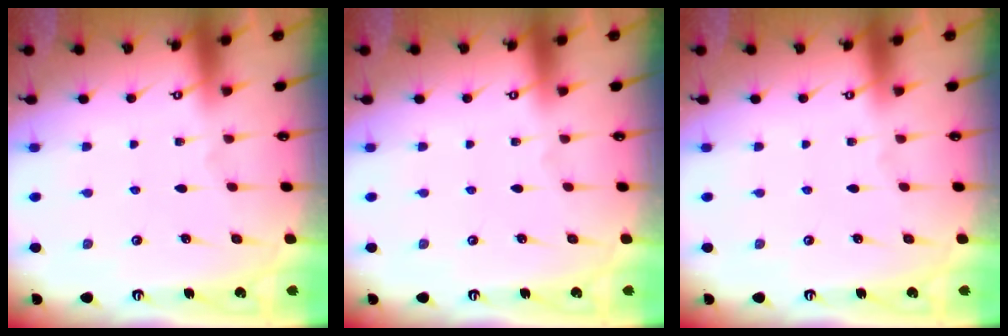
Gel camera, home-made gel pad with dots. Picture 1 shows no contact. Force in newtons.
{"total": 0.0}
{"total": 0.0}